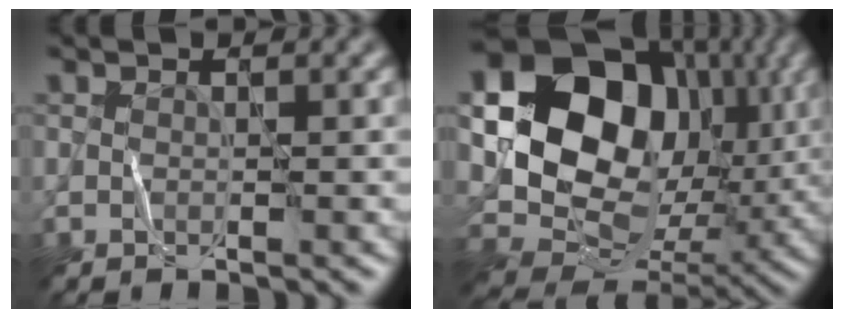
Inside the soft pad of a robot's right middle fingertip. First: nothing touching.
{"total": 17.3, "force": [3.8, 13.8, 9.8], "torque": [-0.176, 0.003, 0.083]}